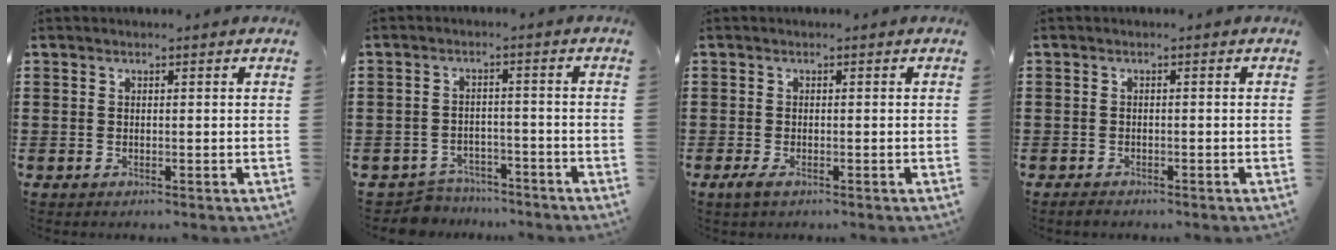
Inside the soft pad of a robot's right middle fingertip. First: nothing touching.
{"total": 4.4, "force": [-4.3, 0.9, -0.3], "torque": [-0.003, 0.007, -0.091]}
{"total": 1.4, "force": [-0.7, 0.6, 1.0], "torque": [-0.029, -0.003, -0.018]}
{"total": 1.2, "force": [-1.0, 0.6, 0.0], "torque": [-0.003, 0.003, -0.022]}